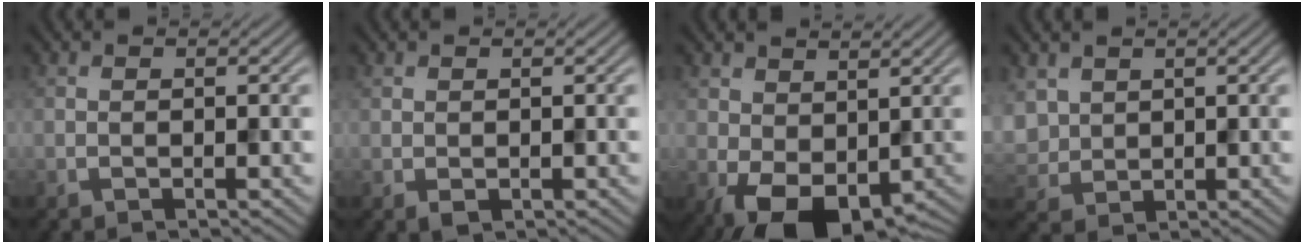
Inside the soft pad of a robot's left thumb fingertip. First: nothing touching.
{"total": 0.8, "force": [0.1, 0.6, 0.5], "torque": [-0.011, -0.001, 0.007]}
{"total": 8.2, "force": [-0.5, 5.2, 6.3], "torque": [-0.118, -0.017, -0.003]}
{"total": 4.2, "force": [1.7, 3.3, 2.0], "torque": [-0.071, -0.003, 0.037]}